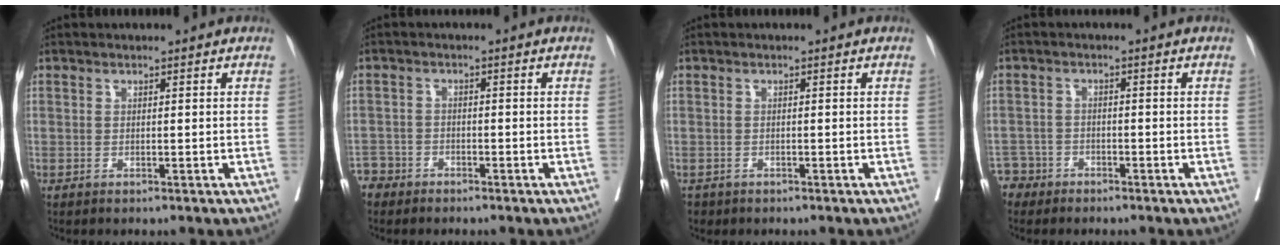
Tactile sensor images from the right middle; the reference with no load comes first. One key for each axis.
{"total": 3.3, "fx": -2.7, "fy": 1.8, "fz": -0.5, "tx": 0.011, "ty": 0.005, "tz": -0.058}
{"total": 1.5, "fx": -1.1, "fy": 1.0, "fz": 0.2, "tx": -0.006, "ty": 0.000, "tz": -0.018}
{"total": 3.5, "fx": -2.8, "fy": 2.0, "fz": -0.9, "tx": 0.018, "ty": 0.006, "tz": -0.059}